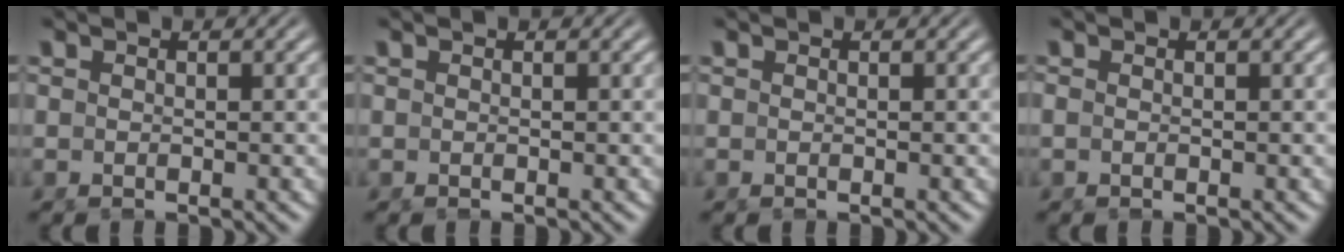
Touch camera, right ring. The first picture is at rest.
{"total": 0.0}
{"total": 0.0}
{"total": 0.7, "force": [-0.3, 0.4, 0.4], "torque": [-0.011, -0.003, -0.004]}